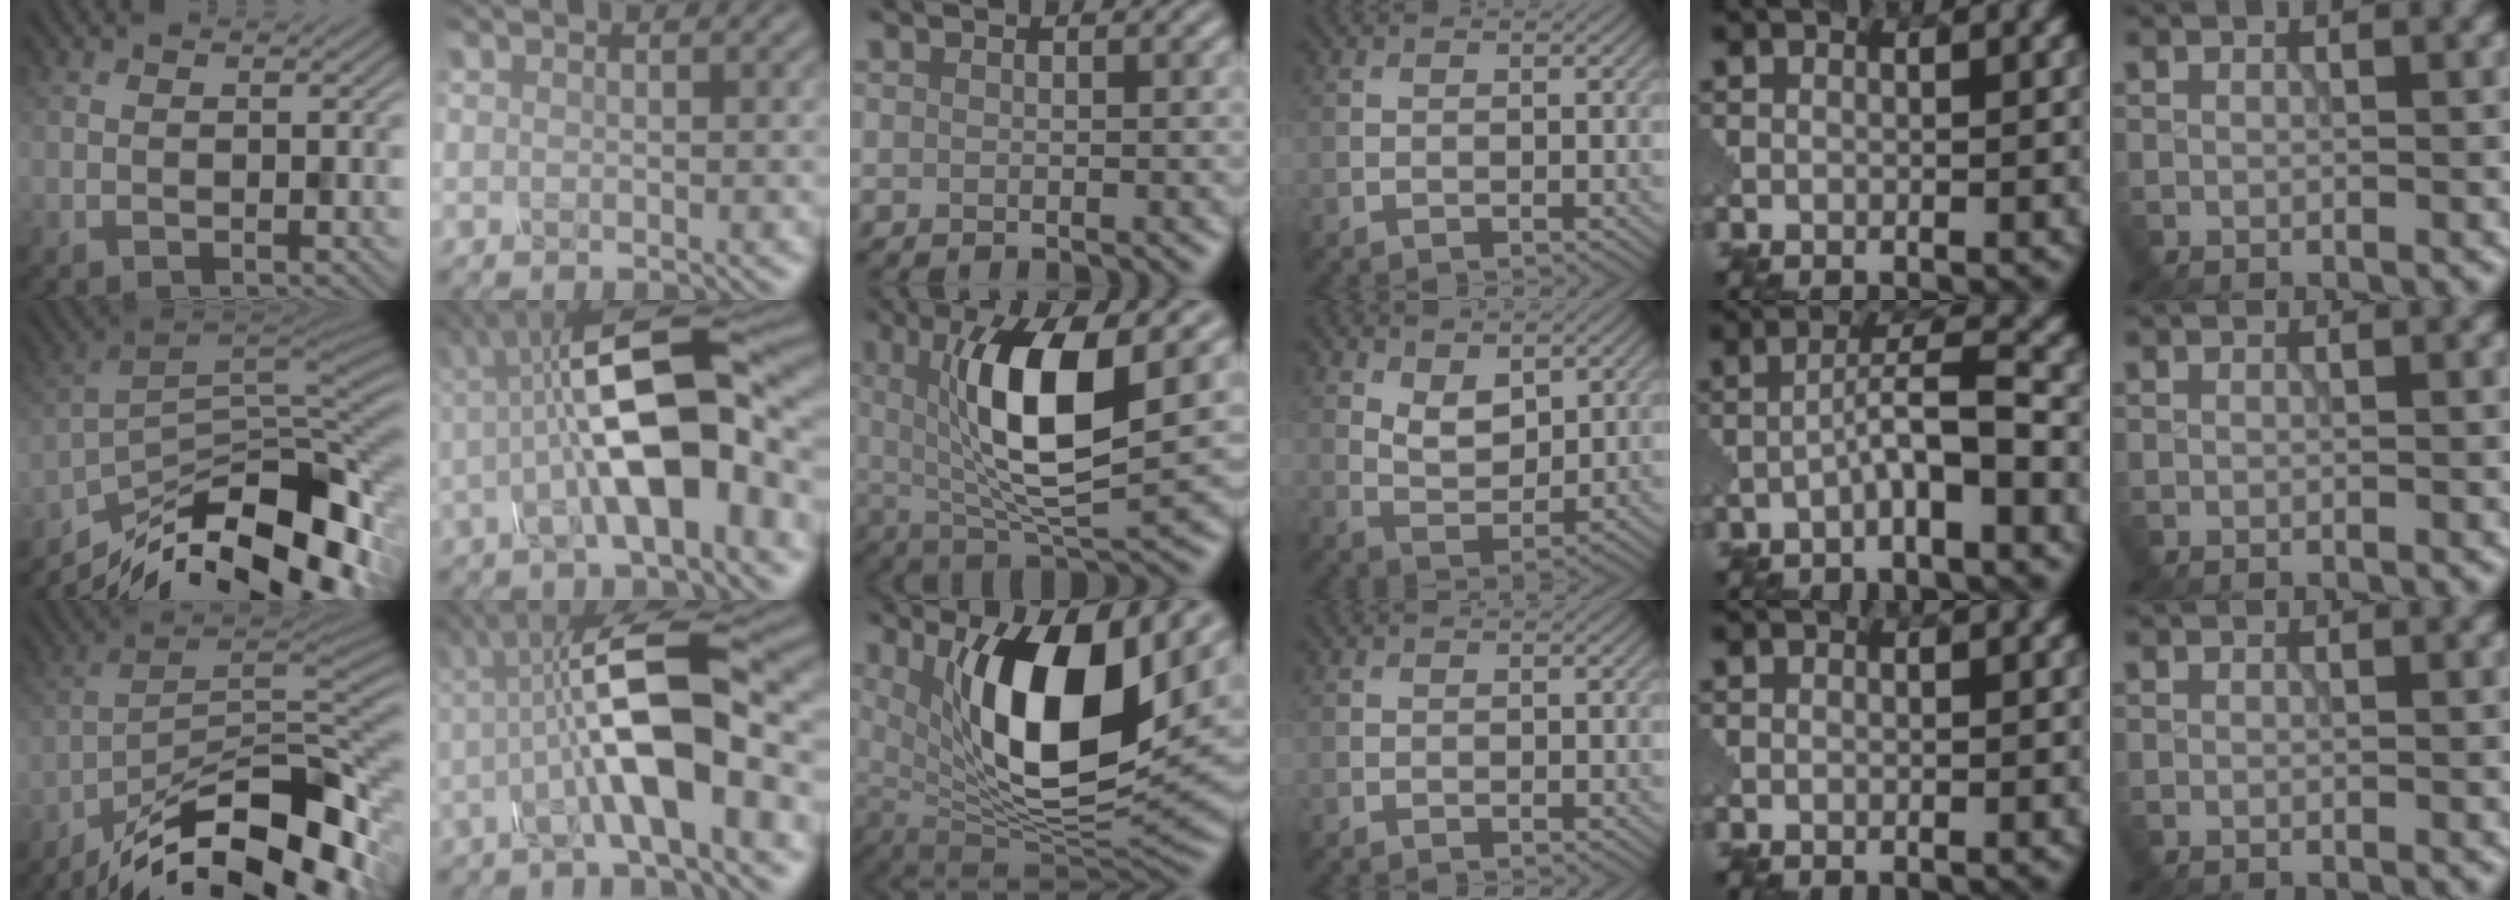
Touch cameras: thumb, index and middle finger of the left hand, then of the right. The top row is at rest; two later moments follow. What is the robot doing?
{"motion": "assemble", "object": "glue stick"}